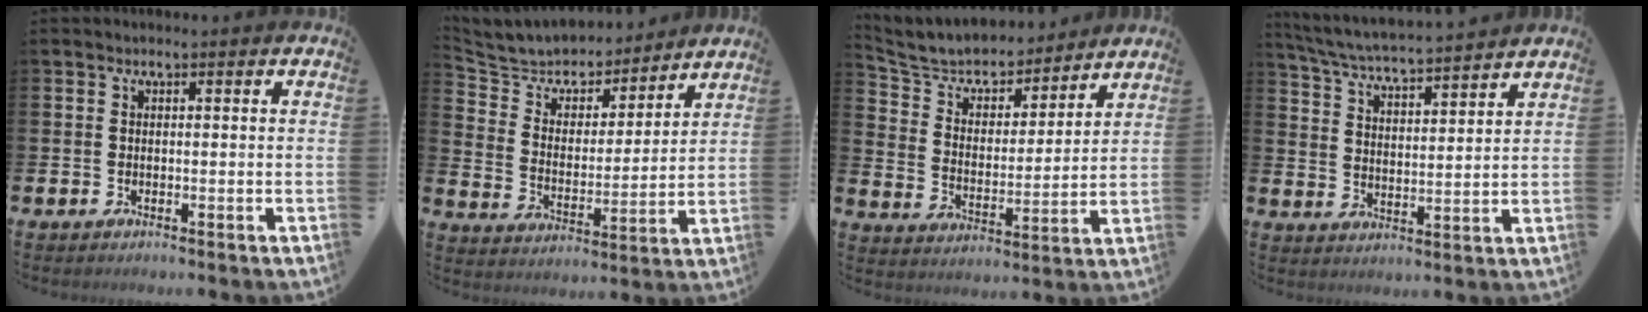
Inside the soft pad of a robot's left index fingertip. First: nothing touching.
{"total": 6.7, "force": [6.4, 2.1, 0.6], "torque": [-0.057, -0.047, 0.112]}
{"total": 6.8, "force": [6.4, 2.1, 1.1], "torque": [-0.064, -0.045, 0.110]}
{"total": 5.4, "force": [5.2, -0.1, 1.1], "torque": [-0.046, -0.043, 0.088]}